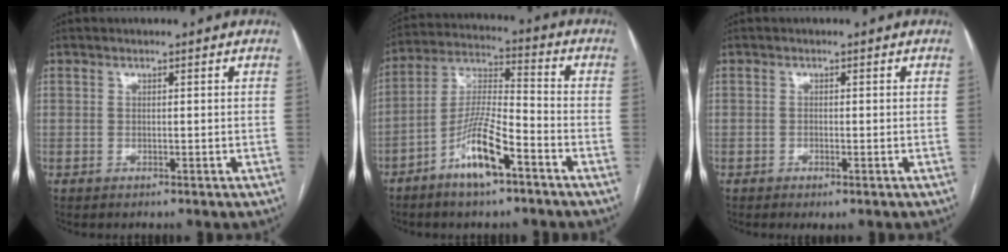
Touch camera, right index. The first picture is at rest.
{"total": 11.0, "force": [-6.1, 2.0, 9.0], "torque": [-0.183, -0.001, -0.116]}
{"total": 1.2, "force": [-0.7, 0.3, 1.0], "torque": [-0.015, -0.001, -0.009]}